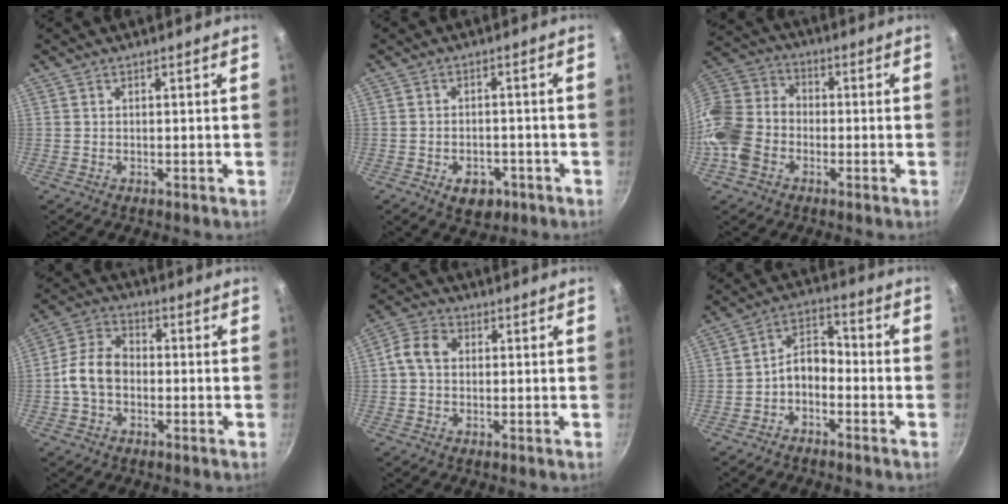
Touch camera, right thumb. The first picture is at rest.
{"total": 5.3, "force": [-2.6, 3.5, 3.0], "torque": [-0.030, 0.014, -0.033]}
{"total": 14.7, "force": [-3.9, 11.2, 8.7], "torque": [-0.185, 0.033, -0.084]}
{"total": 8.8, "force": [-1.4, 6.4, 5.9], "torque": [-0.106, 0.031, -0.037]}
{"total": 5.7, "force": [0.5, 4.4, 3.7], "torque": [-0.067, 0.017, 0.003]}
{"total": 6.8, "force": [-2.3, 4.4, 4.6], "torque": [-0.065, 0.041, -0.056]}